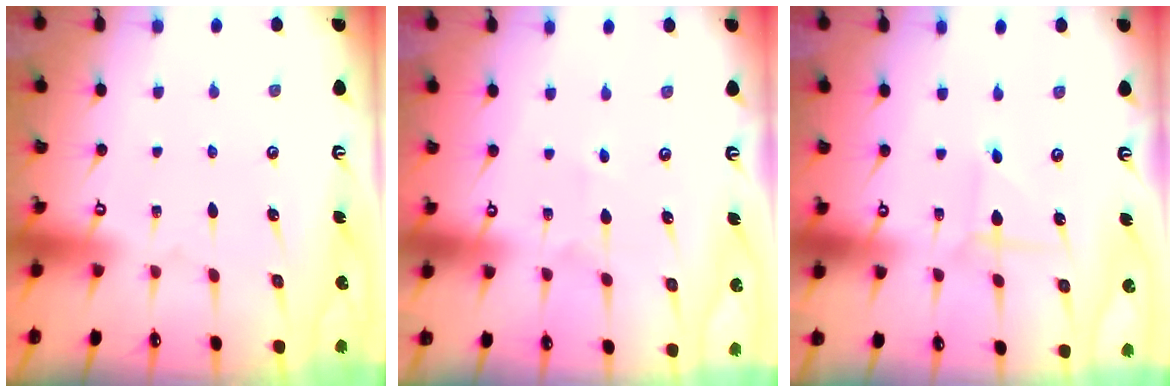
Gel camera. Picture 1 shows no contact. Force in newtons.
{"total": 1.9, "press": 1.9, "slide": 0.5}
{"total": 1.7, "press": 1.7, "slide": 0.2}